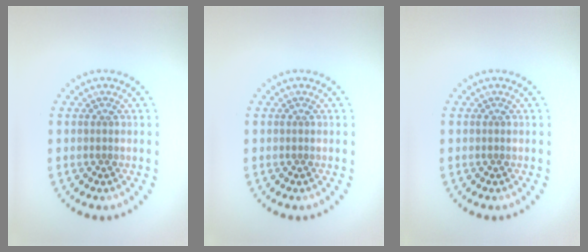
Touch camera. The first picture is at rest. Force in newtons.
{"total": 0.0}
{"total": 0.0}